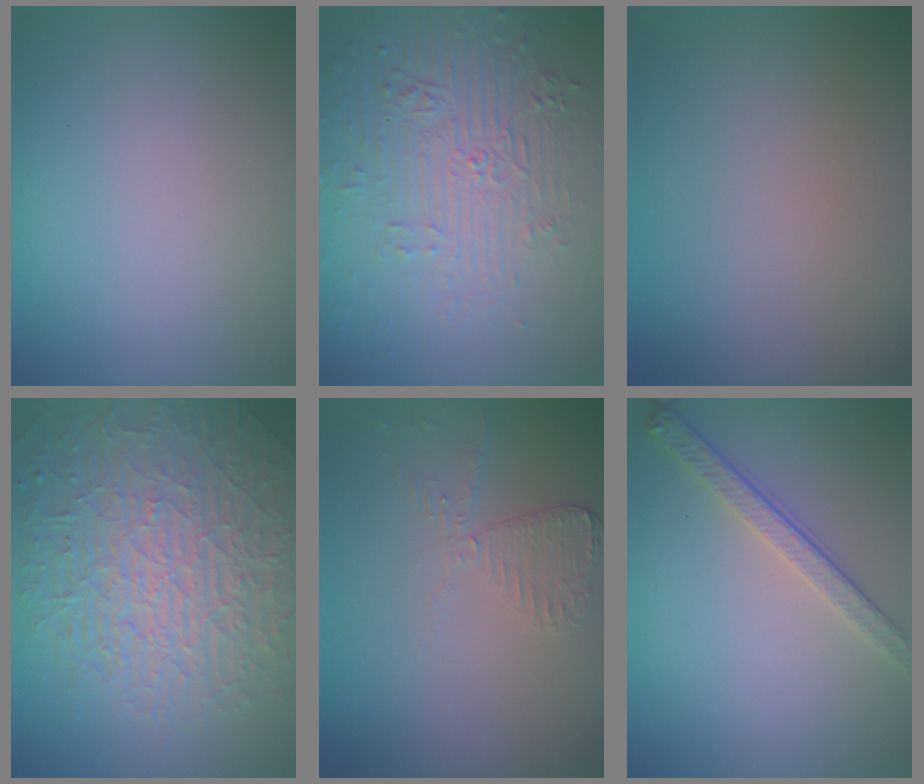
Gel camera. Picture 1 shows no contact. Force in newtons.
{"total": 5.4, "press": 3.5, "slide": 4.1}
{"total": 0.0}
{"total": 9.9, "press": 6.5, "slide": 7.5}
{"total": 2.0, "press": 2.0, "slide": 0.3}
{"total": 2.8, "press": 2.6, "slide": 1.1}